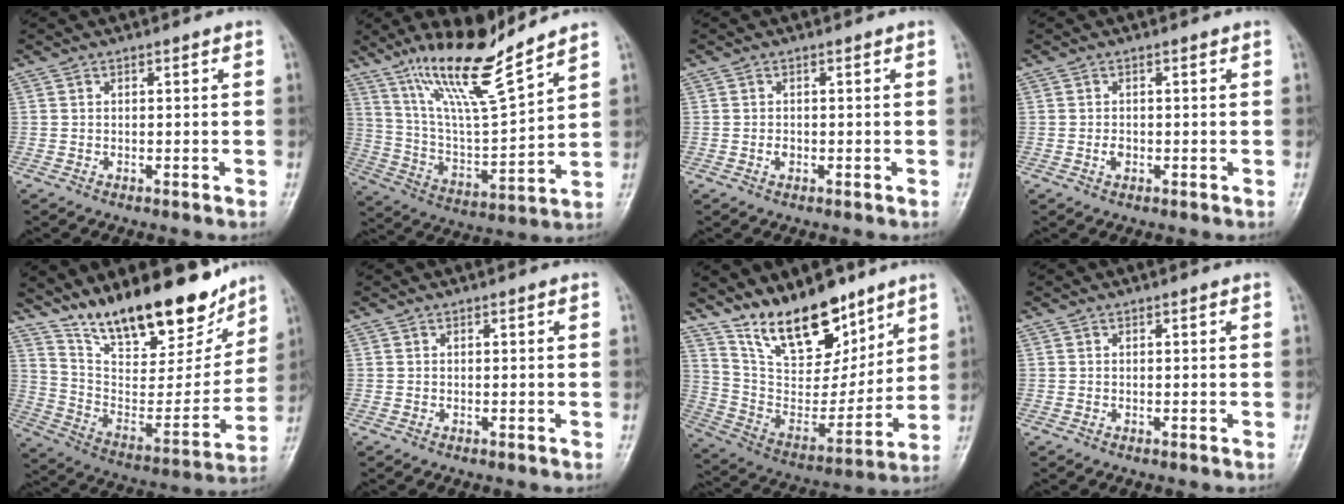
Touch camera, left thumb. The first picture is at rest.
{"total": 17.7, "force": [13.4, 2.3, 11.4], "torque": [-0.195, -0.070, 0.259]}
{"total": 1.0, "force": [-0.3, 0.7, 0.6], "torque": [-0.007, 0.001, -0.004]}
{"total": 1.3, "force": [-0.3, 0.9, 0.8], "torque": [-0.012, 0.001, -0.004]}
{"total": 23.3, "force": [17.6, 8.3, 12.8], "torque": [-0.157, -0.085, 0.295]}
{"total": 0.0}
{"total": 18.4, "force": [13.2, 8.4, 9.7], "torque": [-0.107, -0.077, 0.246]}
{"total": 0.0}